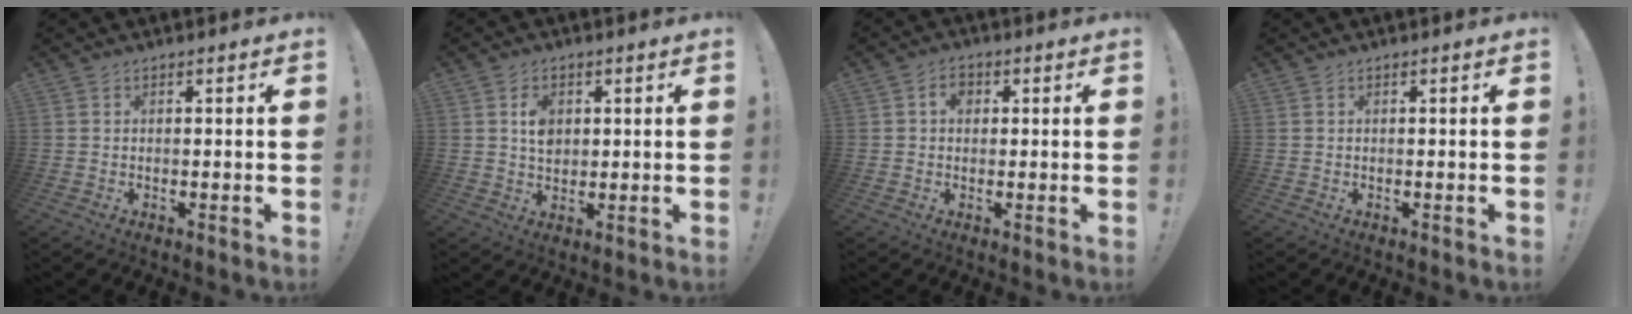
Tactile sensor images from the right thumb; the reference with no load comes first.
{"total": 5.2, "force": [1.0, 4.1, 3.0], "torque": [-0.042, 0.001, 0.015]}
{"total": 3.9, "force": [0.9, 2.9, 2.4], "torque": [-0.043, 0.007, 0.014]}
{"total": 0.0}